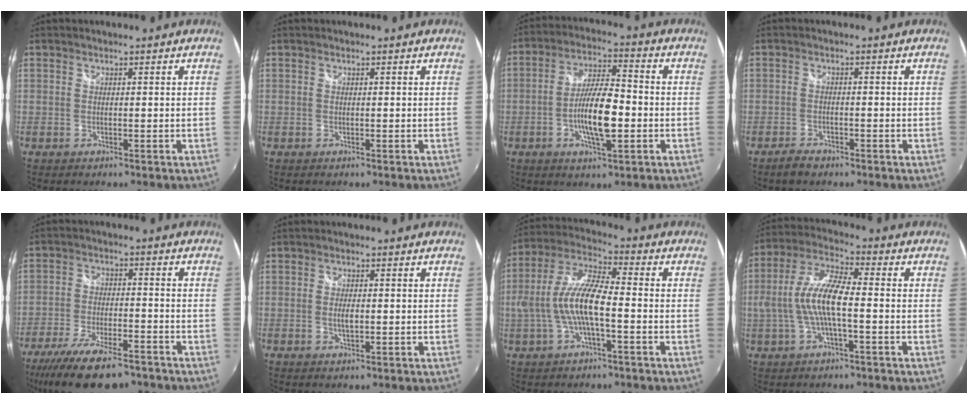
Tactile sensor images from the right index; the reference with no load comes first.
{"total": 0.0}
{"total": 10.6, "force": [-2.6, 3.0, 9.8], "torque": [-0.190, 0.003, -0.049]}
{"total": 3.1, "force": [-2.4, 1.2, 1.5], "torque": [-0.040, -0.004, -0.046]}
{"total": 15.8, "force": [-12.0, 4.9, 9.0], "torque": [-0.192, -0.035, -0.197]}
{"total": 2.1, "force": [-0.3, 0.8, 1.9], "torque": [-0.035, -0.002, -0.005]}
{"total": 11.8, "force": [-2.0, 2.9, 11.3], "torque": [-0.225, 0.005, -0.034]}
{"total": 11.2, "force": [-1.4, 2.6, 10.8], "torque": [-0.217, 0.006, -0.023]}